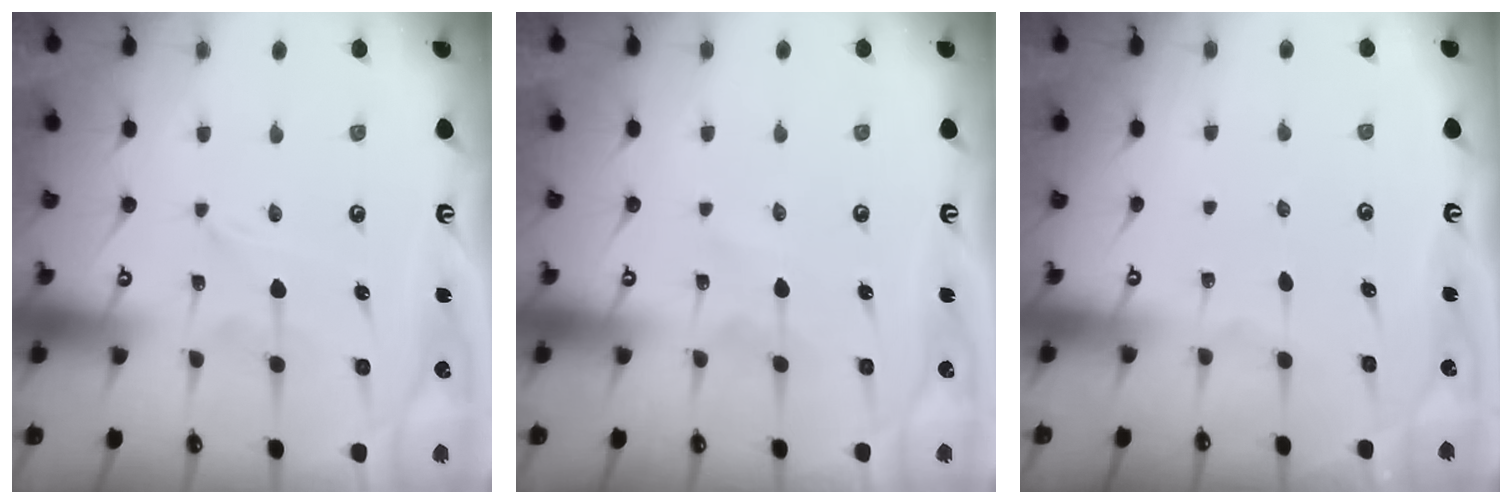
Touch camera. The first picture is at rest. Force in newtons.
{"total": 2.2, "press": 2.2, "slide": 0.2}
{"total": 0.0}